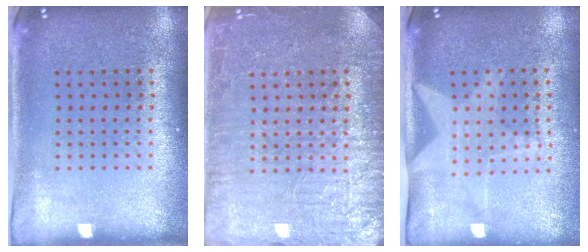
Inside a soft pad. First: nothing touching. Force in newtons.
{"total": 6.3, "press": 6.2, "slide": 1.0}
{"total": 1.4, "press": 1.4, "slide": 0.3}